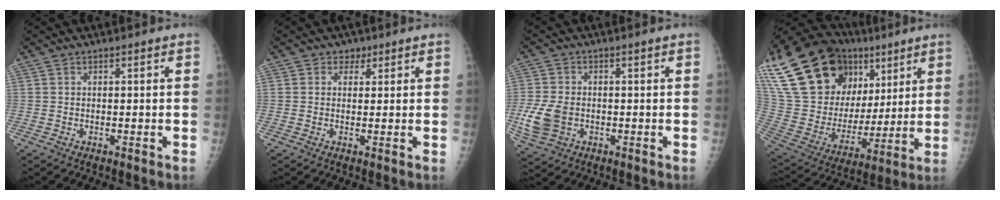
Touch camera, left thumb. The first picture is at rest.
{"total": 1.8, "force": [1.0, 1.5, 0.2], "torque": [0.013, -0.003, 0.007]}
{"total": 7.6, "force": [-1.3, 5.4, 5.1], "torque": [-0.115, 0.000, -0.021]}
{"total": 34.6, "force": [17.0, 21.3, 21.3], "torque": [-0.407, 0.033, 0.312]}